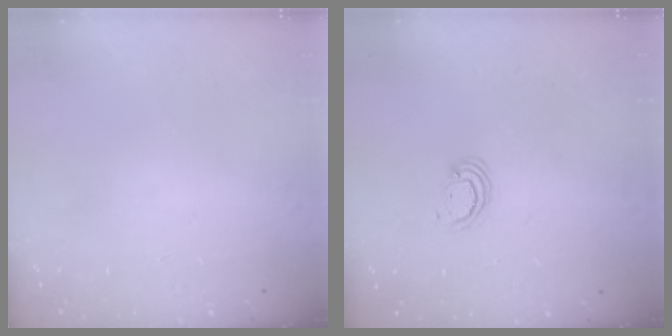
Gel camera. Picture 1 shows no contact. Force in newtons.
{"total": 2.6, "press": 2.5, "slide": 0.2}